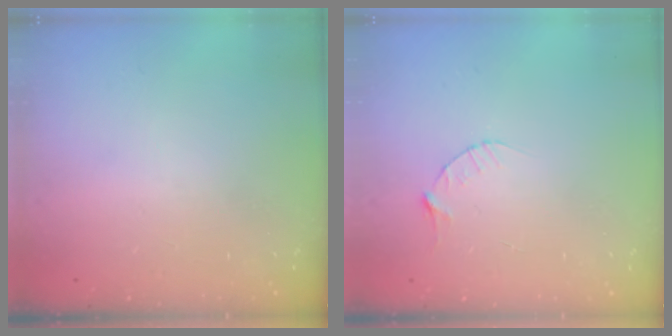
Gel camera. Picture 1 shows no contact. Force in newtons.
{"total": 3.1, "press": 3.0, "slide": 0.4}